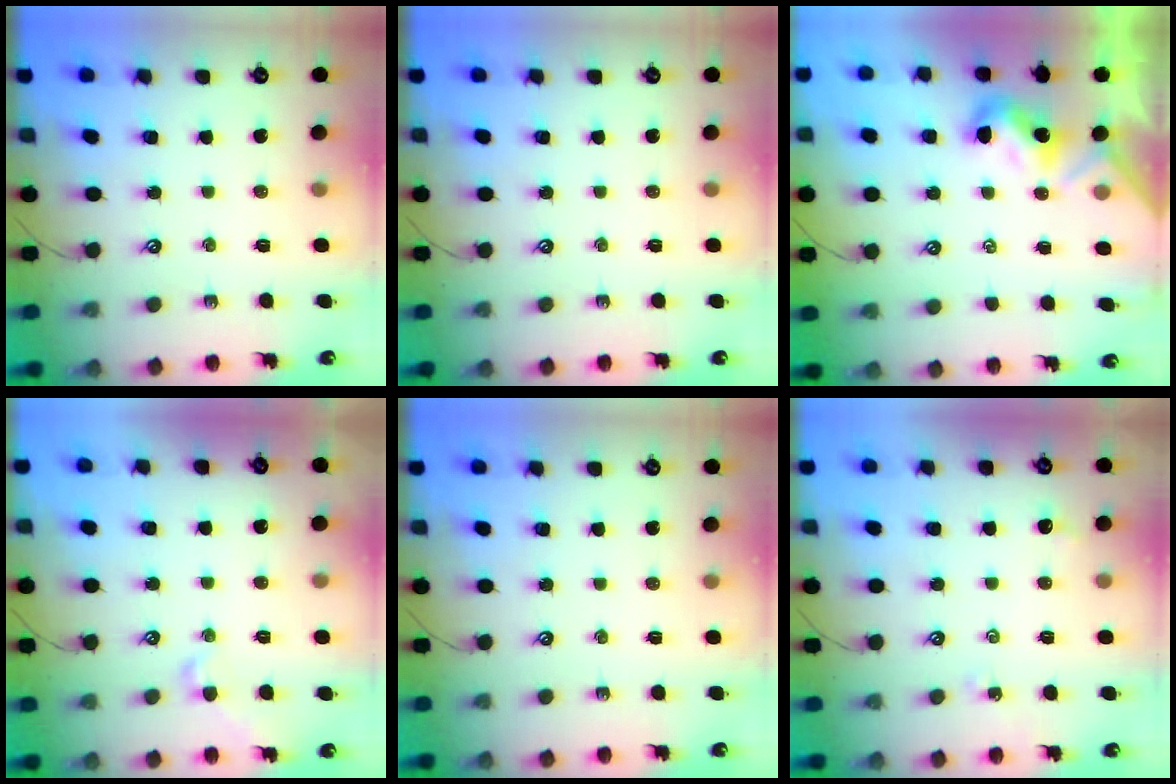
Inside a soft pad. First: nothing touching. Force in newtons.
{"total": 0.0}
{"total": 1.8, "press": 1.8, "slide": 0.5}
{"total": 0.8, "press": 0.7, "slide": 0.5}
{"total": 0.0}
{"total": 2.0, "press": 1.9, "slide": 0.5}